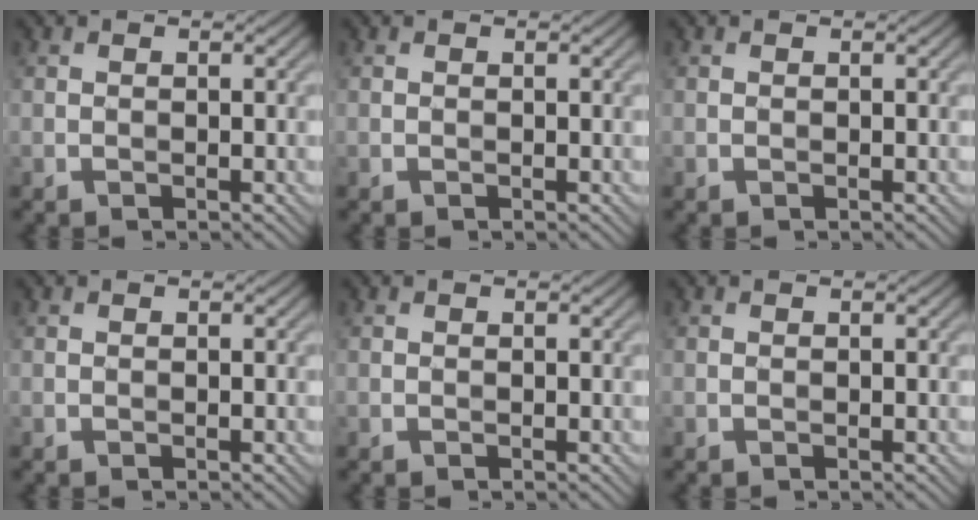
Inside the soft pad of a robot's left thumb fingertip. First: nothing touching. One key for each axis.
{"total": 0.0}
{"total": 0.0}
{"total": 0.0}
{"total": 0.0}
{"total": 0.0}